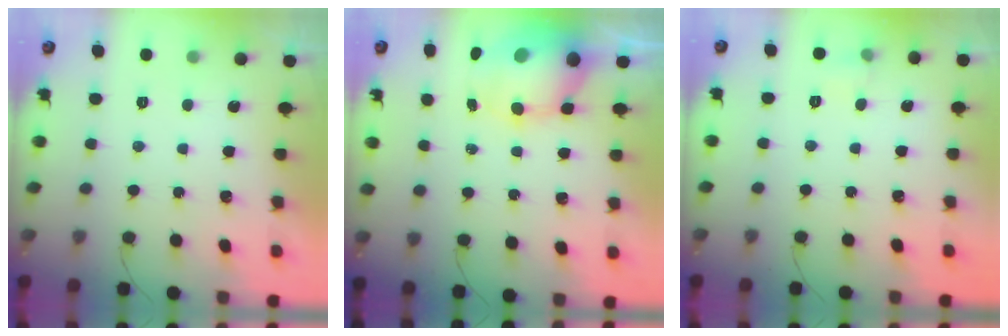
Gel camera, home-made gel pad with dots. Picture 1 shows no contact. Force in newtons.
{"total": 9.4, "press": 9.1, "slide": 2.3}
{"total": 4.5, "press": 4.2, "slide": 1.5}